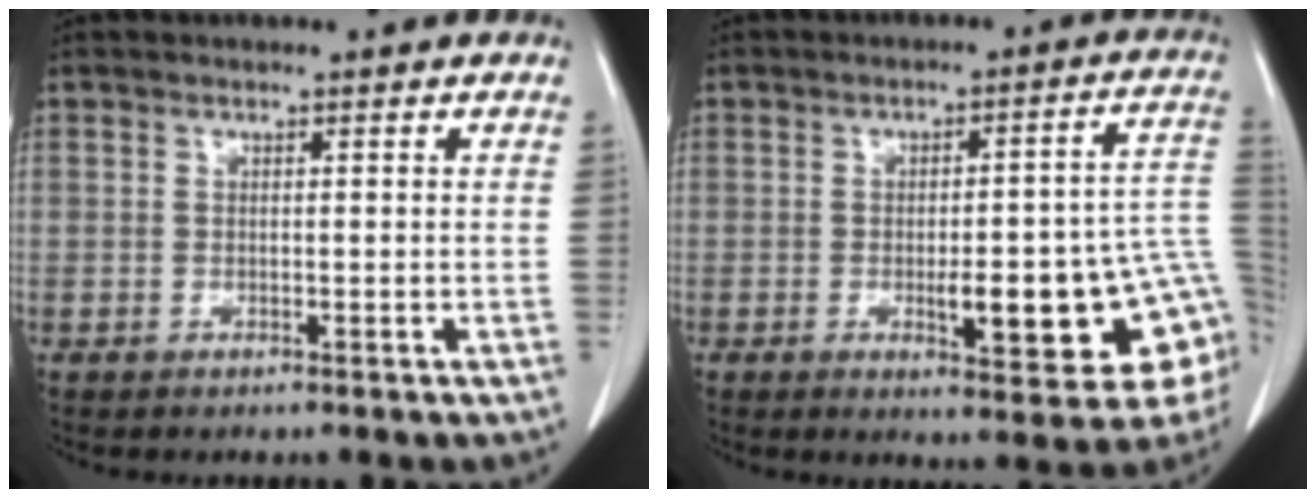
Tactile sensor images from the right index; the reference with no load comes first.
{"total": 17.4, "force": [-3.2, 3.9, 16.7], "torque": [-0.134, 0.024, -0.023]}